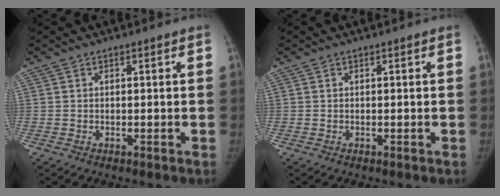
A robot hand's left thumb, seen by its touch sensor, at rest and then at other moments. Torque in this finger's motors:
{"motor_torque": [0.08, -0.25, 0.55, -0.14, 0.08]}